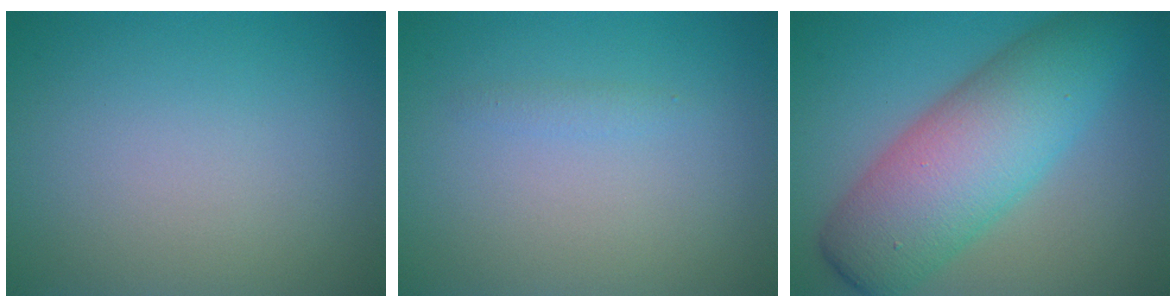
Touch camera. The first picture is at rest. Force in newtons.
{"total": 0.7, "press": 0.7, "slide": 0.0}
{"total": 9.5, "press": 9.5, "slide": 0.3}